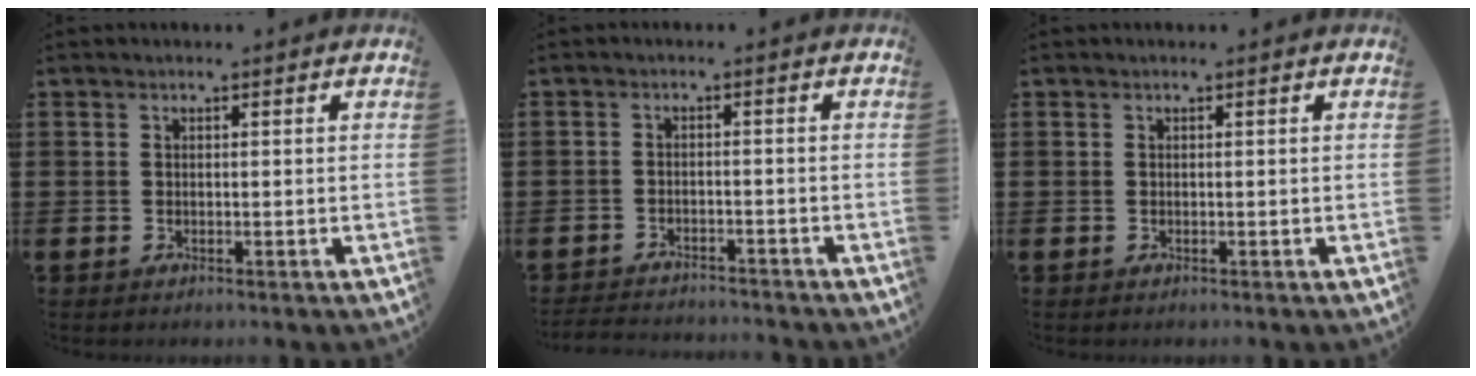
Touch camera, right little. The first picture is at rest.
{"total": 2.3, "force": [-2.3, 0.0, -0.1], "torque": [-0.002, 0.001, -0.050]}
{"total": 0.0}